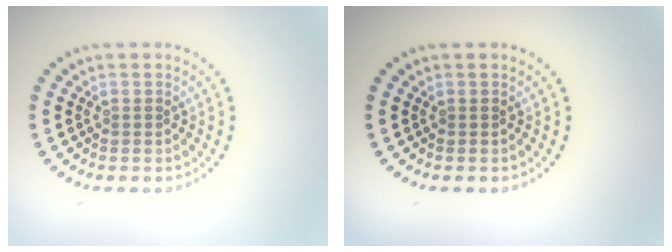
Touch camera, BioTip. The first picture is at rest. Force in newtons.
{"total": 0.0}